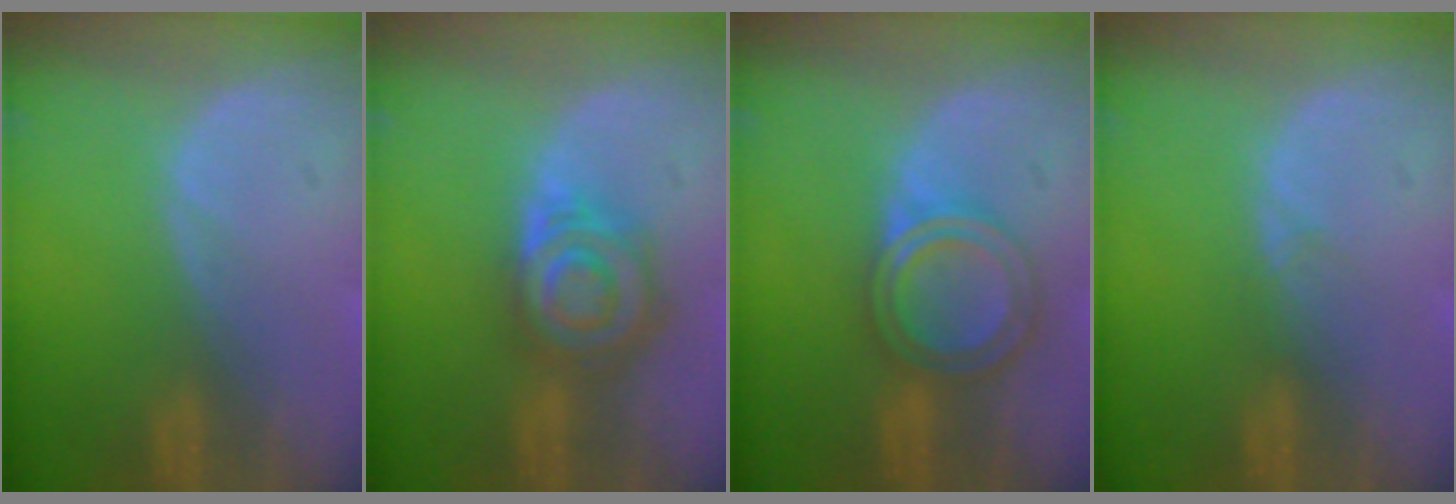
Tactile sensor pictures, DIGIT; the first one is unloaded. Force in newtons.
{"total": 7.9, "press": 6.9, "slide": 3.7}
{"total": 6.1, "press": 5.5, "slide": 2.8}
{"total": 0.6, "press": 0.6, "slide": 0.1}